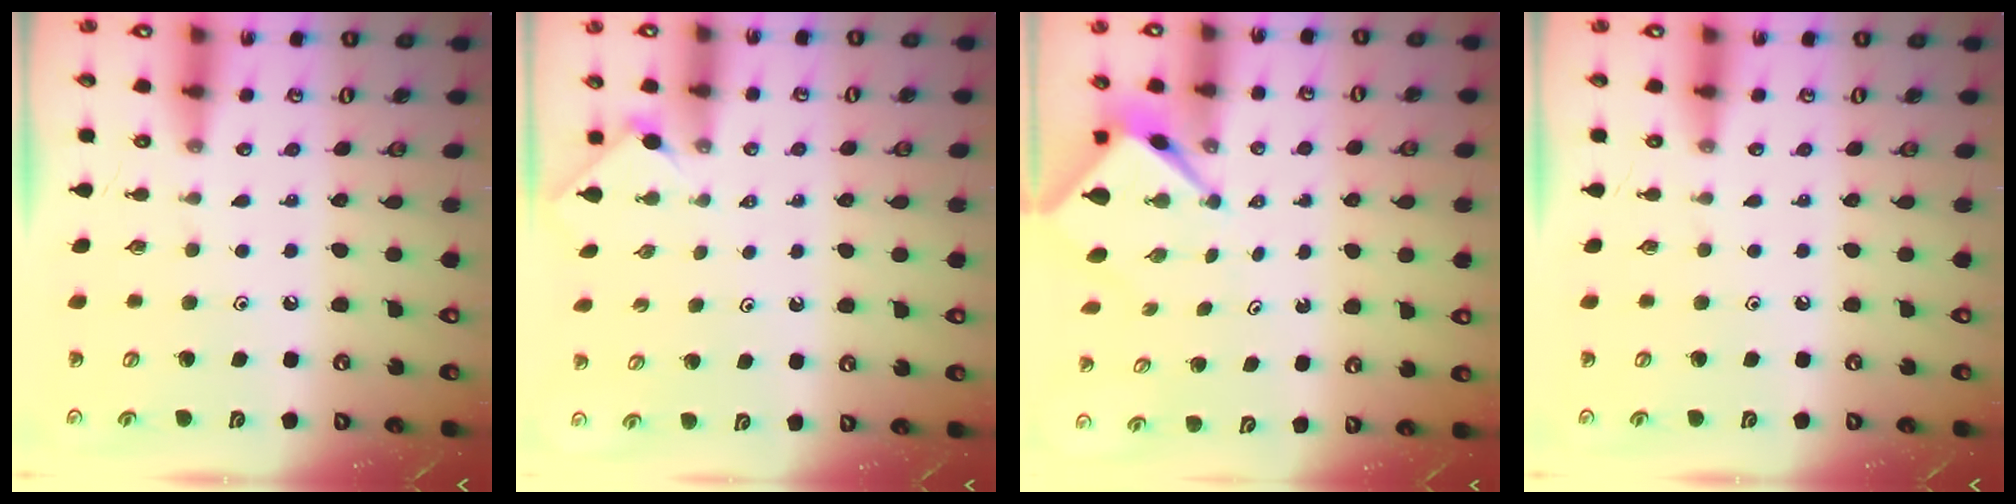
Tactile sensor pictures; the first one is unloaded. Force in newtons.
{"total": 1.7, "press": 1.7, "slide": 0.4}
{"total": 3.1, "press": 3.1, "slide": 0.2}
{"total": 0.0}